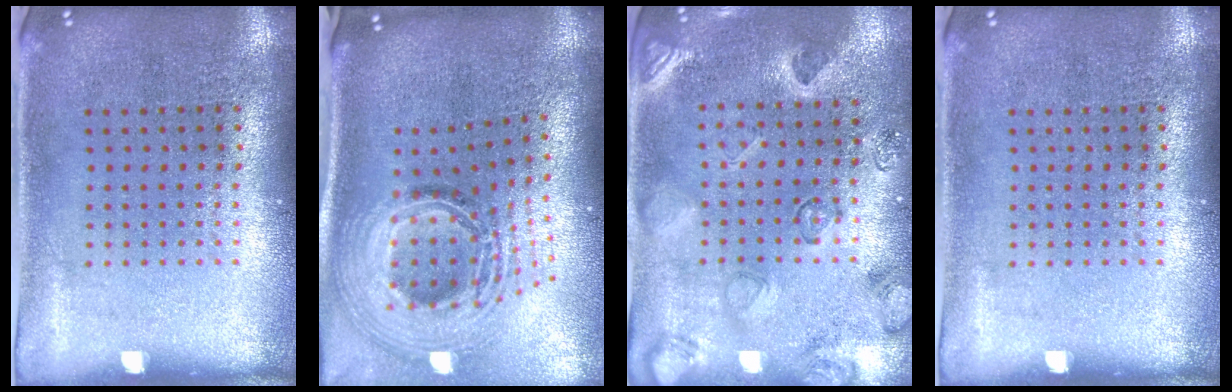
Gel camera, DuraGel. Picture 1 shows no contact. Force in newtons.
{"total": 2.6, "press": 1.9, "slide": 1.8}
{"total": 2.3, "press": 2.0, "slide": 1.1}
{"total": 0.0}